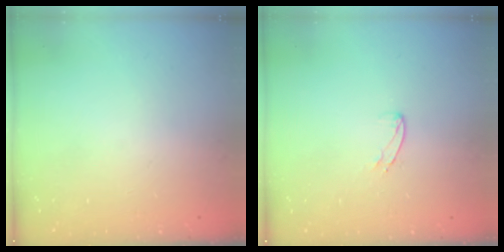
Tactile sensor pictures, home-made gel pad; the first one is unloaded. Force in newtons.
{"total": 3.9, "press": 3.8, "slide": 0.3}